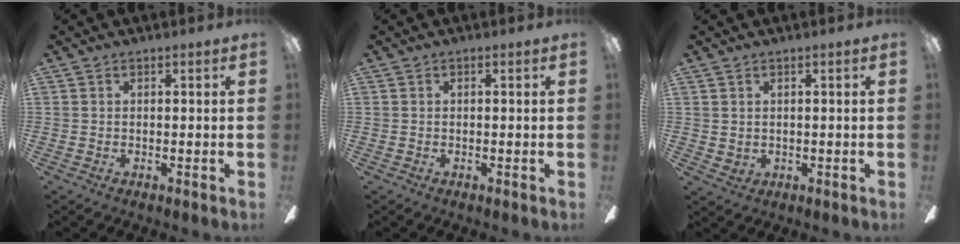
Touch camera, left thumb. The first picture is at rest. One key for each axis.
{"total": 0.0}
{"total": 1.7, "fx": 1.4, "fy": 1.0, "fz": 0.3, "tx": -0.007, "ty": -0.002, "tz": 0.025}